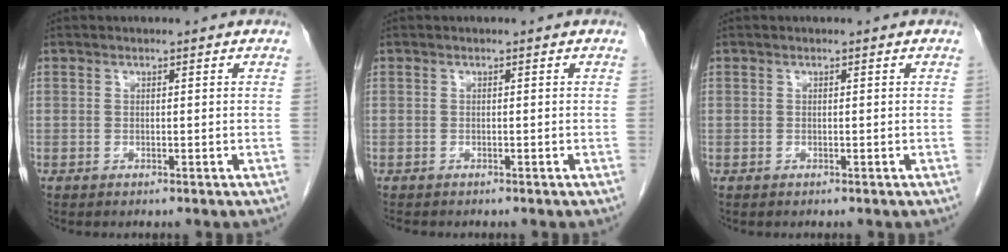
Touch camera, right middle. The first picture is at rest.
{"total": 1.5, "force": [-1.3, 0.5, 0.5], "torque": [-0.015, -0.004, -0.018]}
{"total": 0.0}